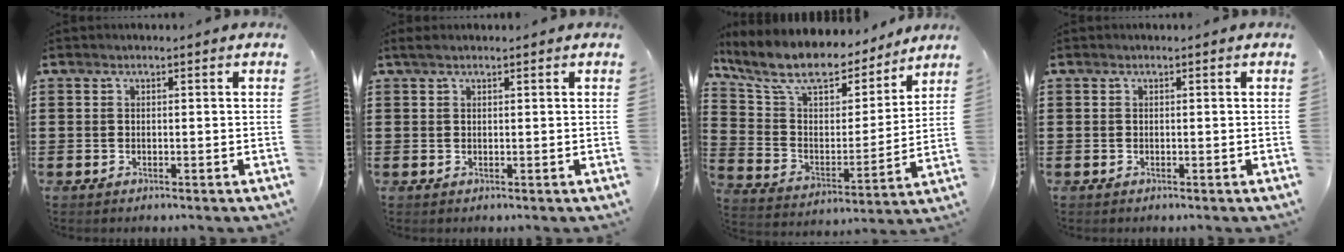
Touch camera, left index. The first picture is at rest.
{"total": 0.8, "force": [0.5, 0.3, 0.5], "torque": [-0.011, 0.002, 0.009]}
{"total": 10.2, "force": [8.5, 3.3, 4.4], "torque": [-0.122, -0.056, 0.146]}
{"total": 0.0}